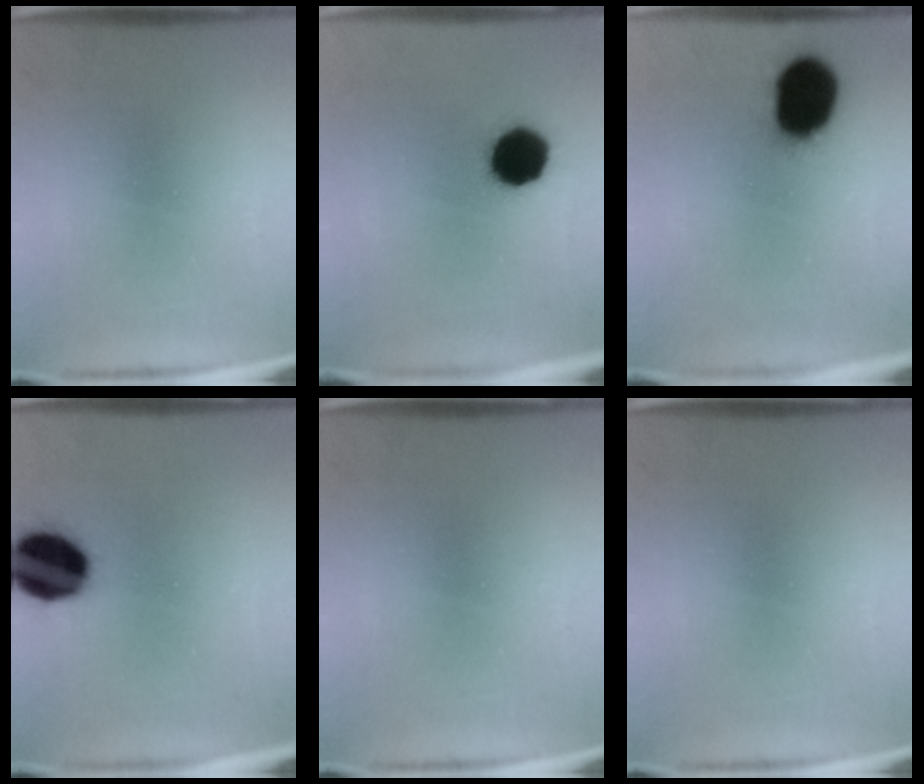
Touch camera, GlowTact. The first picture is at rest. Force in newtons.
{"total": 12.6}
{"total": 18.1}
{"total": 16.7}
{"total": 0.0}
{"total": 0.0}